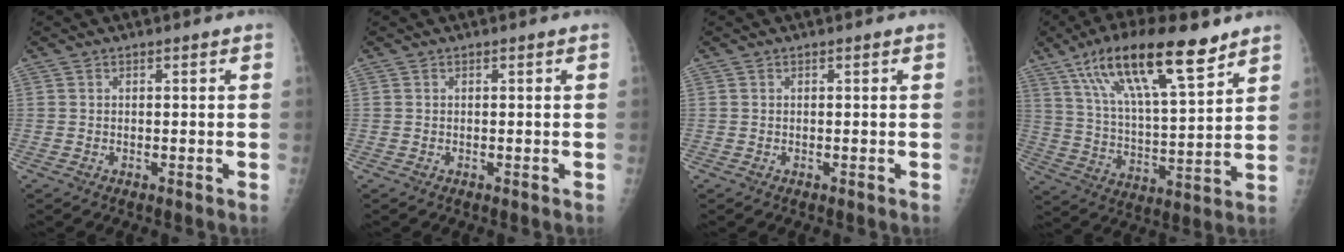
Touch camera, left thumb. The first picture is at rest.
{"total": 0.0}
{"total": 0.0}
{"total": 20.2, "force": [12.7, 5.7, 14.6], "torque": [-0.238, -0.038, 0.229]}